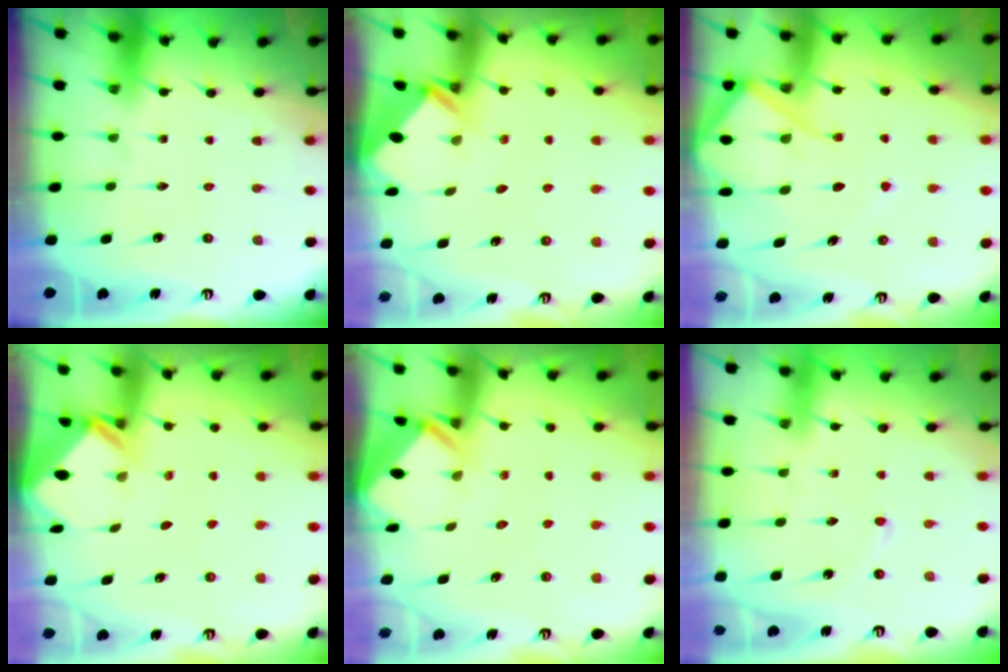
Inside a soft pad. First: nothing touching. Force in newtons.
{"total": 2.8, "press": 2.8, "slide": 0.2}
{"total": 11.7, "press": 11.7, "slide": 1.3}
{"total": 2.4, "press": 2.4, "slide": 0.1}
{"total": 3.1, "press": 3.1, "slide": 0.2}
{"total": 2.1, "press": 2.1, "slide": 0.2}